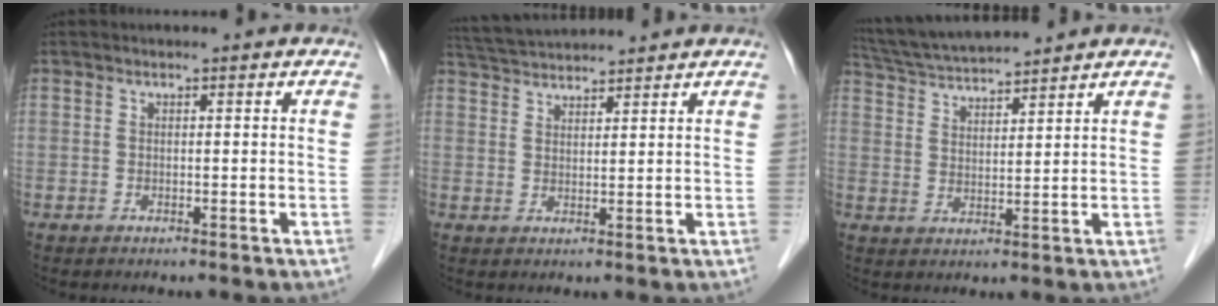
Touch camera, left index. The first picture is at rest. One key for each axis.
{"total": 6.7, "fx": 6.5, "fy": 0.0, "fz": 1.5, "tx": -0.037, "ty": 0.036, "tz": 0.116}
{"total": 9.7, "fx": 9.1, "fy": -0.6, "fz": 3.1, "tx": -0.065, "ty": 0.025, "tz": 0.167}